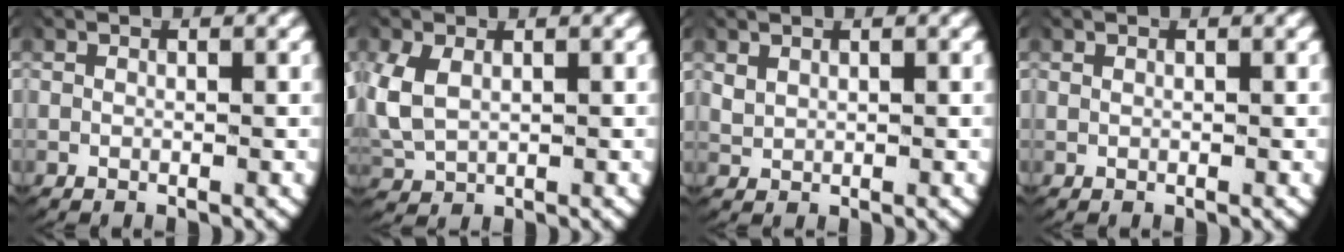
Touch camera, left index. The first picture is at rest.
{"total": 4.6, "force": [0.4, 3.9, 2.4], "torque": [-0.085, -0.017, 0.020]}
{"total": 1.2, "force": [0.7, 0.9, 0.4], "torque": [-0.017, -0.004, 0.024]}
{"total": 0.0}